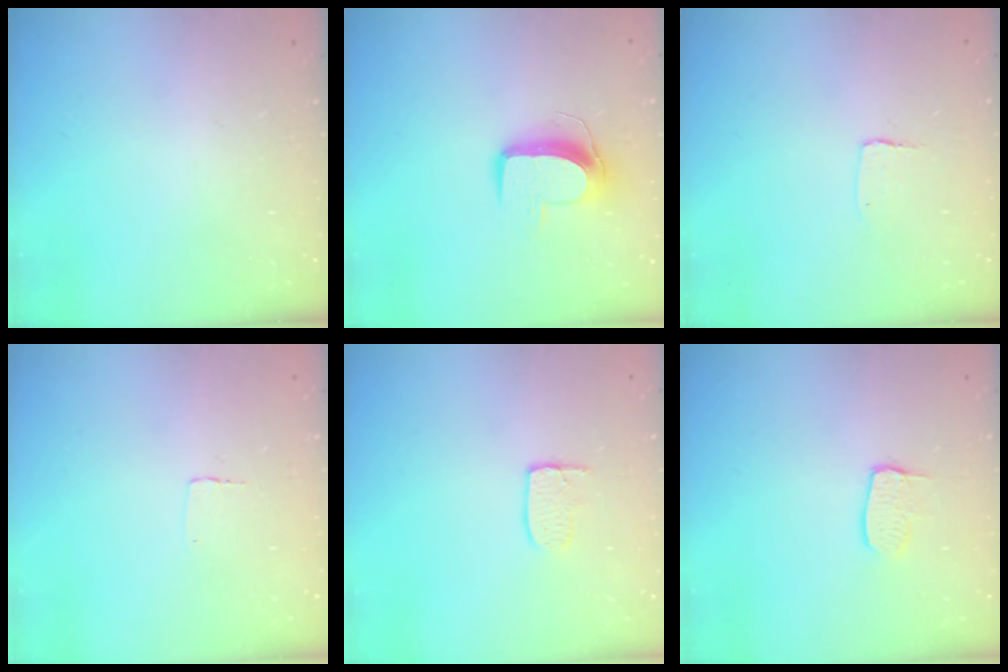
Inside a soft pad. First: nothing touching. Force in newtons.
{"total": 10.1, "press": 10.1, "slide": 0.5}
{"total": 3.5, "press": 3.4, "slide": 0.3}
{"total": 2.3, "press": 2.3, "slide": 0.1}
{"total": 4.9, "press": 4.9, "slide": 0.3}
{"total": 7.0, "press": 7.0, "slide": 0.6}